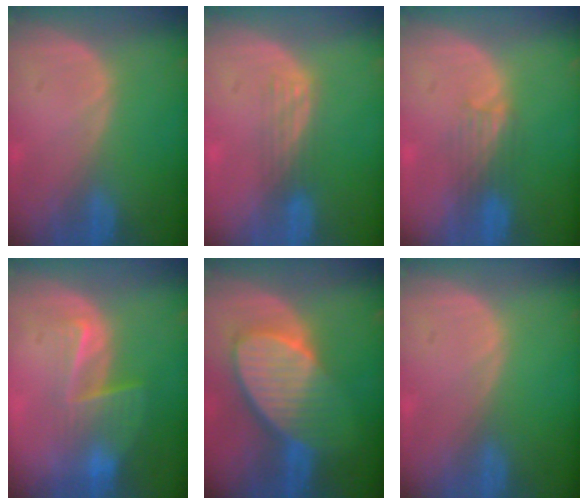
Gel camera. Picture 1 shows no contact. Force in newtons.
{"total": 2.8, "press": 2.5, "slide": 1.3}
{"total": 3.5, "press": 3.2, "slide": 1.5}
{"total": 6.4, "press": 5.7, "slide": 2.9}
{"total": 9.1, "press": 8.1, "slide": 4.0}
{"total": 0.0}